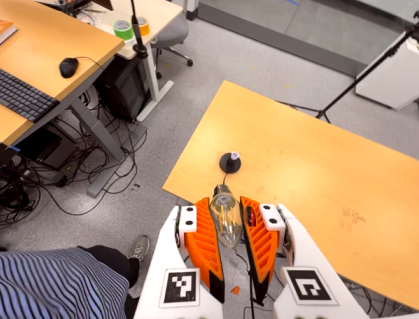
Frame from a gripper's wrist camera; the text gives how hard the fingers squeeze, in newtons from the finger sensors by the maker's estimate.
{"total": 20.0, "left": 24.0, "right": 16.0}